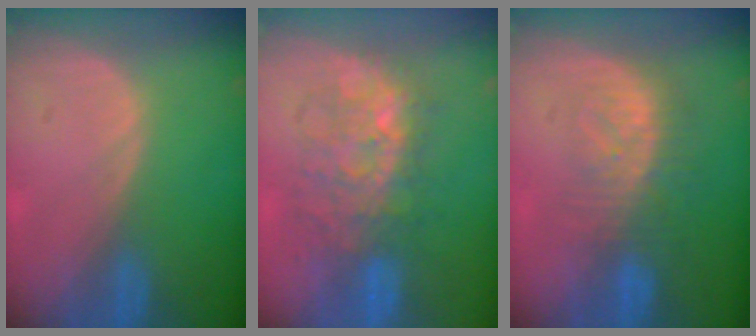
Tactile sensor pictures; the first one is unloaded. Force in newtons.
{"total": 8.7, "press": 8.7, "slide": 0.3}
{"total": 8.3, "press": 7.2, "slide": 4.0}